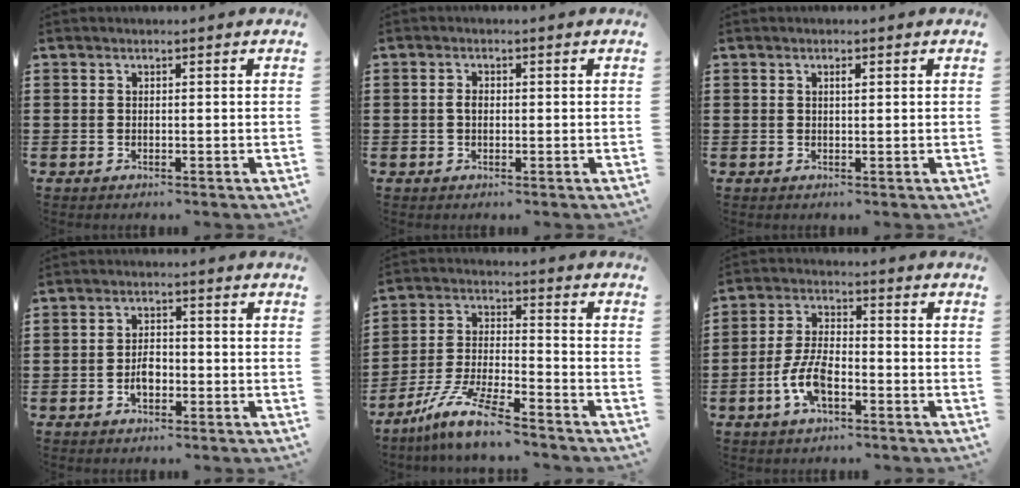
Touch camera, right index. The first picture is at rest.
{"total": 1.5, "force": [-0.1, 0.9, 1.2], "torque": [-0.024, 0.005, -0.003]}
{"total": 0.9, "force": [0.3, 0.2, 0.8], "torque": [-0.016, 0.001, 0.004]}
{"total": 3.1, "force": [-1.0, 1.8, 2.3], "torque": [-0.042, 0.005, -0.020]}
{"total": 9.8, "force": [-8.1, 0.6, 5.4], "torque": [-0.120, 0.003, -0.163]}
{"total": 7.2, "force": [-2.8, 3.3, 5.7], "torque": [-0.134, -0.001, -0.058]}